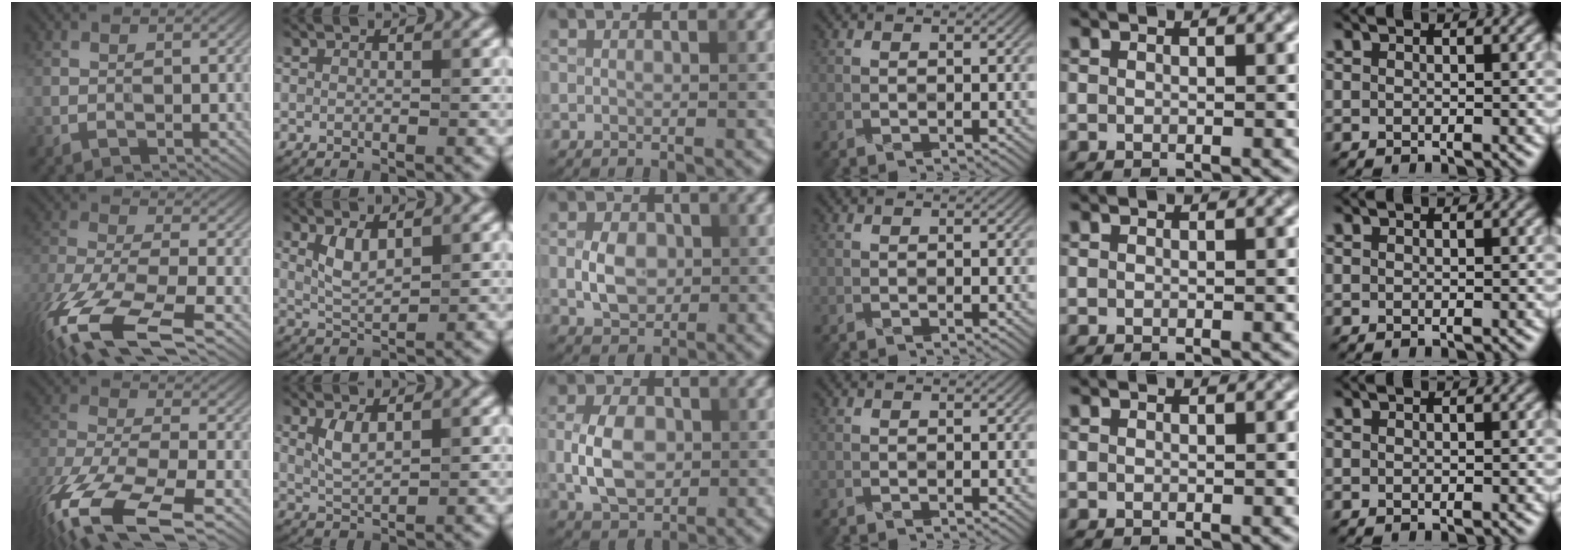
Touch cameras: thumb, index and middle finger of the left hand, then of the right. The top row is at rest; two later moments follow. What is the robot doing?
{"motion": "wrap", "object": "crepe paper"}